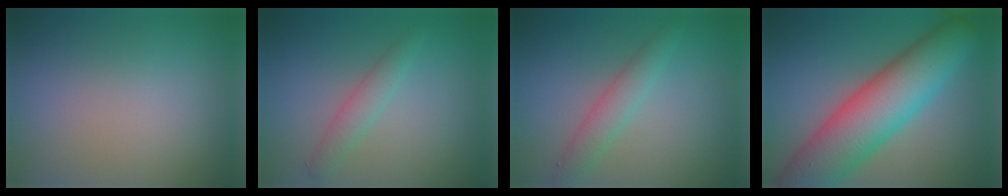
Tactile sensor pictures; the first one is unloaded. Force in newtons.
{"total": 2.0, "press": 2.0, "slide": 0.1}
{"total": 2.7, "press": 2.6, "slide": 0.1}
{"total": 11.0, "press": 11.0, "slide": 0.5}